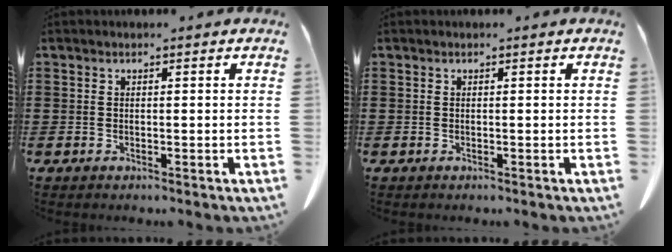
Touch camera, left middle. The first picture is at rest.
{"total": 0.0}